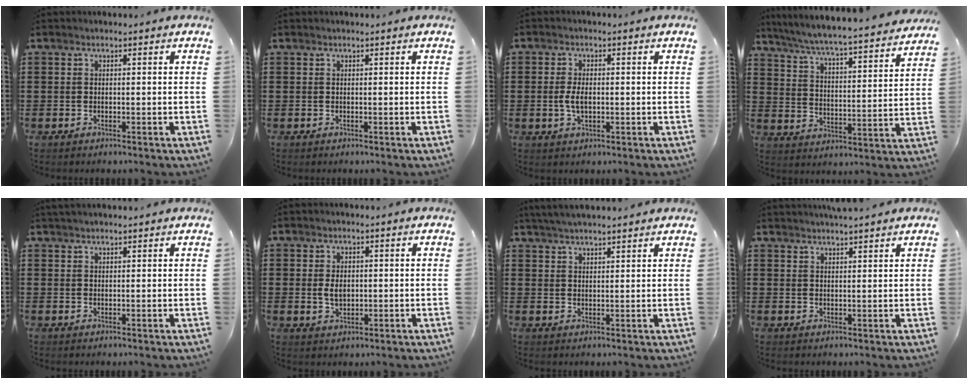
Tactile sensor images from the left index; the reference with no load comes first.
{"total": 0.0}
{"total": 3.4, "force": [-0.4, 1.7, 2.9], "torque": [-0.072, -0.002, -0.012]}
{"total": 5.1, "force": [4.9, -0.5, 1.5], "torque": [-0.055, -0.044, 0.076]}
{"total": 1.4, "force": [1.4, 0.1, 0.4], "torque": [-0.009, 0.000, 0.026]}
{"total": 2.9, "force": [0.2, 1.8, 2.2], "torque": [-0.047, 0.006, 0.002]}
{"total": 3.4, "force": [3.2, -0.2, 0.9], "torque": [-0.026, -0.004, 0.060]}
{"total": 2.5, "force": [2.4, -0.3, 0.3], "torque": [-0.011, -0.006, 0.047]}